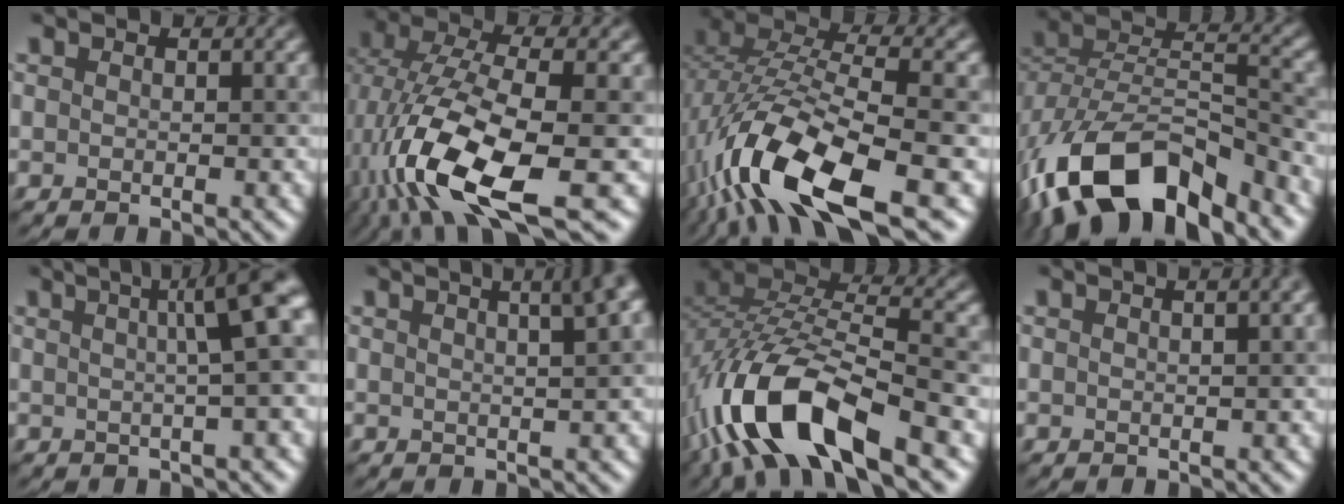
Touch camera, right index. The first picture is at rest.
{"total": 12.5, "force": [-4.1, 5.0, 10.7], "torque": [-0.225, -0.015, -0.077]}
{"total": 13.1, "force": [-6.0, 4.6, 10.7], "torque": [-0.216, -0.001, -0.114]}
{"total": 13.1, "force": [-8.1, 6.2, 8.2], "torque": [-0.158, 0.010, -0.154]}
{"total": 8.7, "force": [1.9, 2.4, 8.1], "torque": [-0.044, 0.034, 0.012]}
{"total": 8.7, "force": [4.1, 3.6, 6.7], "torque": [-0.012, 0.063, 0.016]}
{"total": 13.0, "force": [-7.1, 4.4, 9.9], "torque": [-0.206, 0.005, -0.138]}
{"total": 3.2, "force": [1.2, 1.2, 2.8], "torque": [-0.008, 0.013, -0.002]}